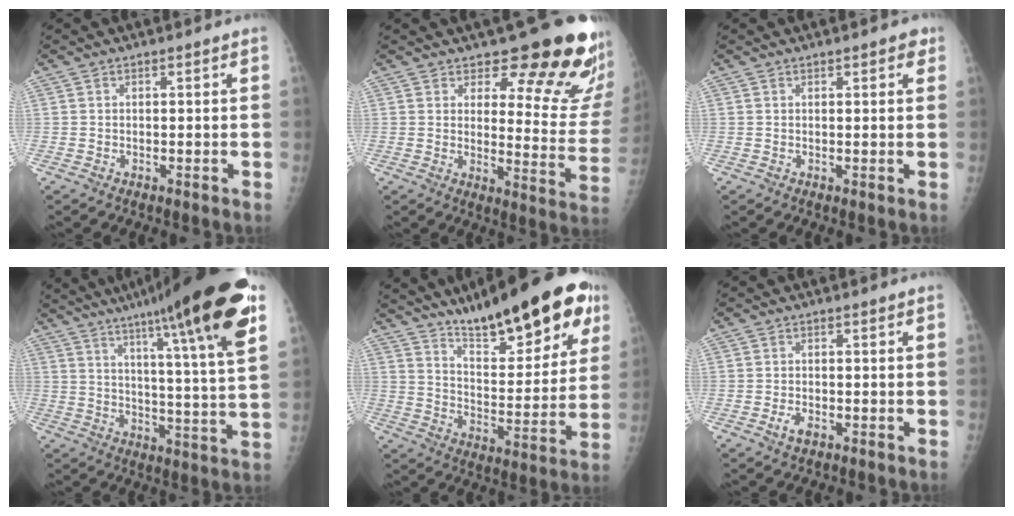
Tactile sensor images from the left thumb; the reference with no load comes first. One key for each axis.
{"total": 17.9, "fx": 13.6, "fy": 5.8, "fz": 10.1, "tx": -0.077, "ty": -0.111, "tz": 0.159}
{"total": 2.2, "fx": 1.1, "fy": 0.9, "fz": 1.6, "tx": -0.011, "ty": -0.001, "tz": 0.011}
{"total": 25.4, "fx": 15.1, "fy": 2.4, "fz": 20.2, "tx": -0.292, "ty": -0.039, "tz": 0.212}
{"total": 23.6, "fx": 15.6, "fy": 6.9, "fz": 16.4, "tx": -0.200, "ty": -0.064, "tz": 0.239}
{"total": 2.3, "fx": -1.1, "fy": 1.3, "fz": 1.6, "tx": -0.031, "ty": 0.004, "tz": -0.019}